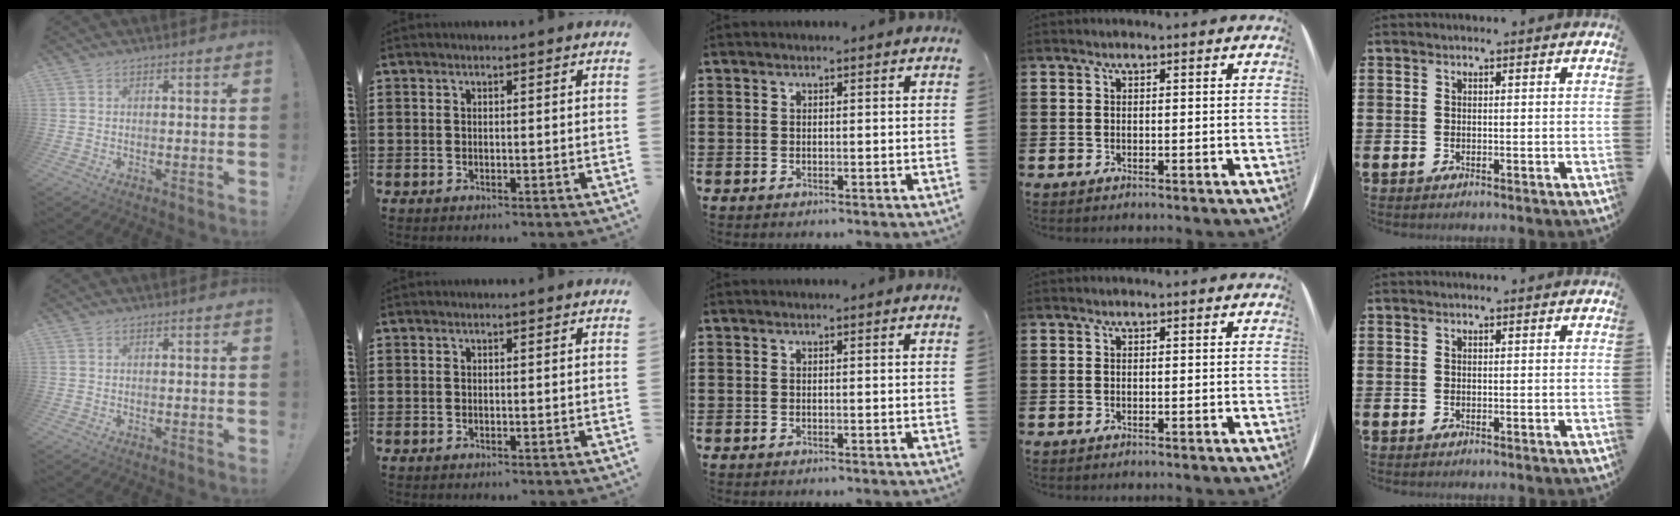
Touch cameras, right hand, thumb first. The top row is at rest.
{}